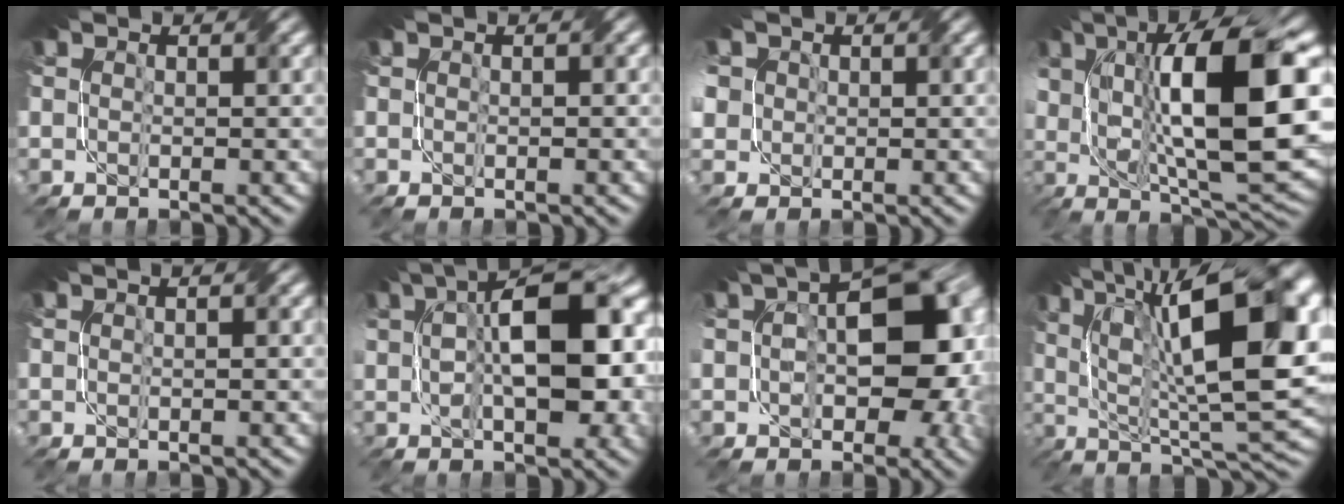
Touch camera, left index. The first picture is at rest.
{"total": 1.1, "force": [0.1, 0.4, 1.1], "torque": [-0.016, -0.003, -0.004]}
{"total": 4.3, "force": [1.1, 3.6, 2.1], "torque": [-0.068, 0.024, 0.023]}
{"total": 14.2, "force": [2.6, 4.3, 13.2], "torque": [-0.211, -0.004, 0.045]}
{"total": 1.7, "force": [0.4, 0.7, 1.5], "torque": [-0.014, -0.004, -0.006]}
{"total": 10.2, "force": [1.7, 4.2, 9.1], "torque": [-0.144, 0.009, 0.027]}
{"total": 13.0, "force": [0.3, 7.6, 10.5], "torque": [-0.113, 0.022, 0.002]}
{"total": 16.2, "force": [3.6, 5.2, 14.9], "torque": [-0.246, 0.009, 0.054]}